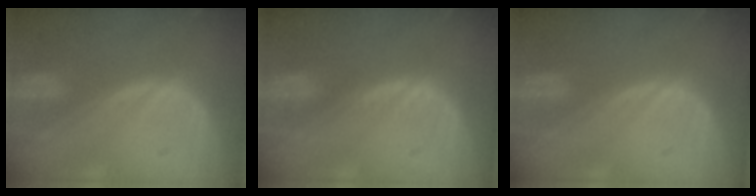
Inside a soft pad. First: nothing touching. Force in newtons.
{"total": 0.9, "press": 0.9, "slide": 0.2}
{"total": 0.0}